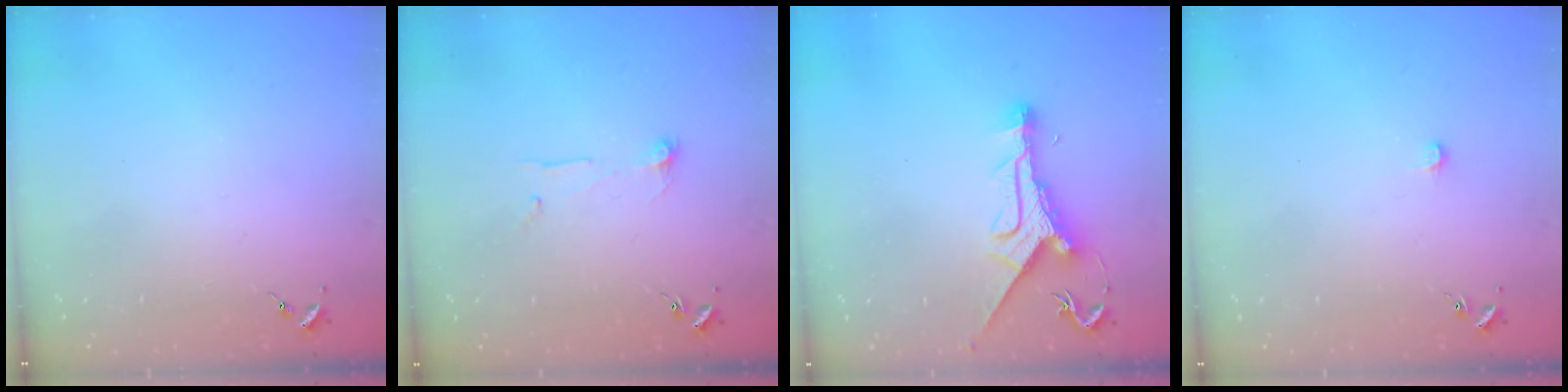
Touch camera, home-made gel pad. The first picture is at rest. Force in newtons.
{"total": 6.2, "press": 6.2, "slide": 0.4}
{"total": 10.4, "press": 10.4, "slide": 0.8}
{"total": 4.4, "press": 4.3, "slide": 0.4}